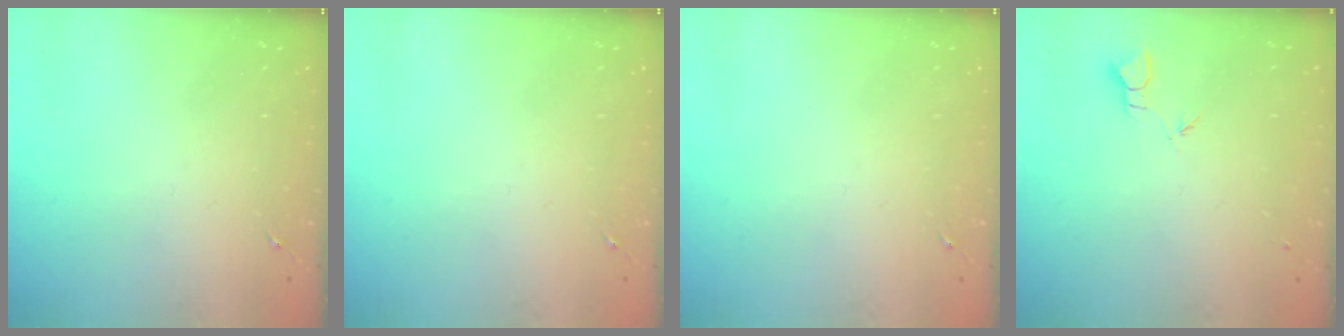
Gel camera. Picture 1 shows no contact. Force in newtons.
{"total": 0.0}
{"total": 0.0}
{"total": 2.0, "press": 2.0, "slide": 0.1}